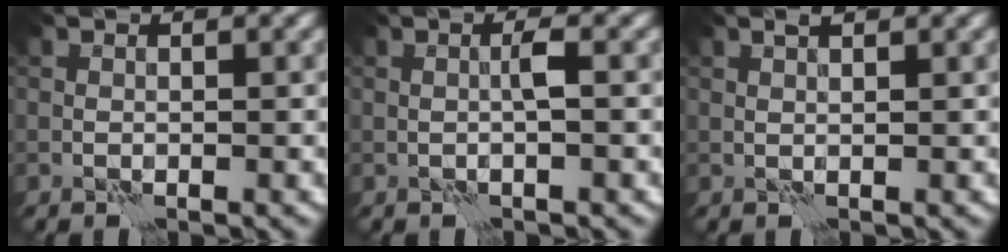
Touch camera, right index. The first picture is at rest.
{"total": 1.2, "force": [-0.1, 0.0, 1.2], "torque": [-0.023, 0.006, -0.001]}
{"total": 0.9, "force": [0.7, 0.1, 0.5], "torque": [-0.011, 0.003, 0.012]}